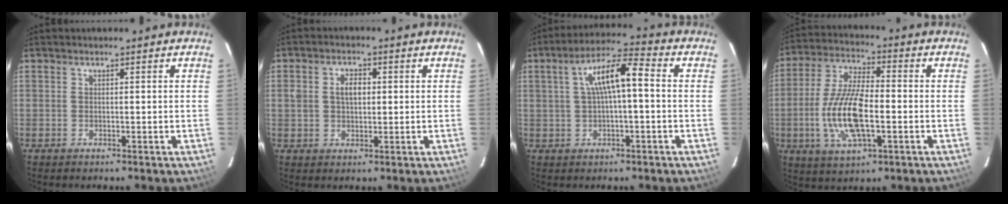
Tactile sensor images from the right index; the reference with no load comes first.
{"total": 4.1, "force": [0.7, 2.7, 3.0], "torque": [-0.052, 0.010, 0.014]}
{"total": 8.8, "force": [0.7, 2.1, 8.5], "torque": [-0.150, 0.027, 0.016]}
{"total": 13.1, "force": [-3.0, 4.6, 11.9], "torque": [-0.246, -0.003, -0.056]}